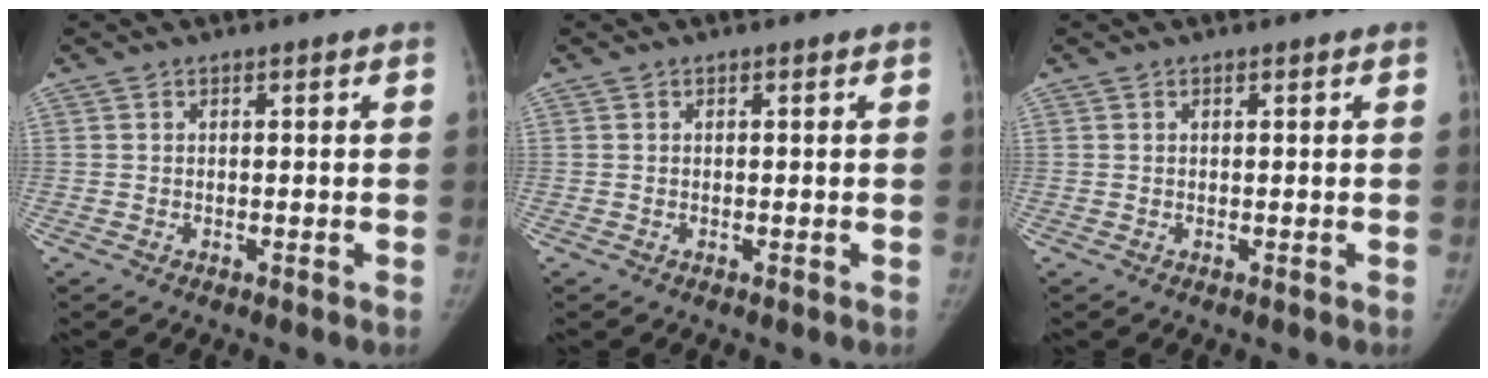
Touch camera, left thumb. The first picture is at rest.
{"total": 0.0}
{"total": 0.0}